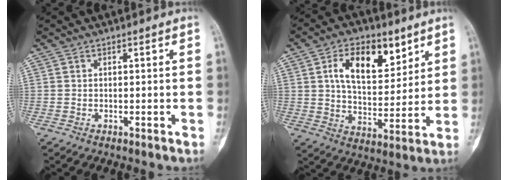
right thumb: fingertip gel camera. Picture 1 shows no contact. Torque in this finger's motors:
{"motor_torque": [1.05, 1.39, 0.28, -0.03, 0.11]}